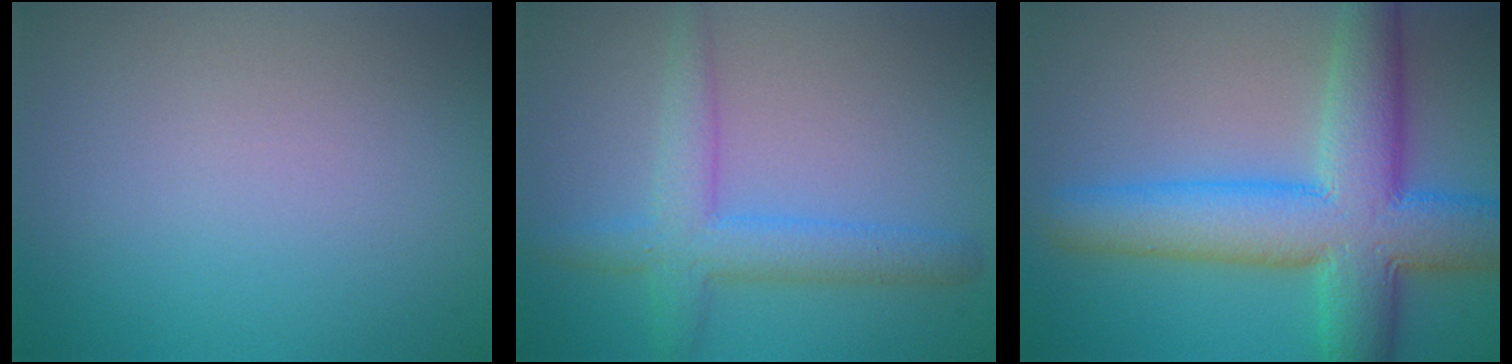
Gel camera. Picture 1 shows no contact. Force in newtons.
{"total": 4.1, "press": 4.1, "slide": 0.2}
{"total": 10.3, "press": 10.3, "slide": 0.4}